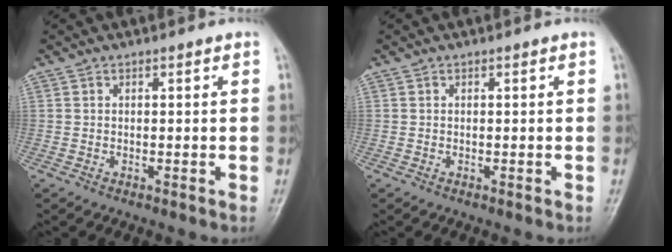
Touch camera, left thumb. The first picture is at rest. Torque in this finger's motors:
{"motor_torque": [0.04, 0.01, 0.21, 0.18, 0.00]}